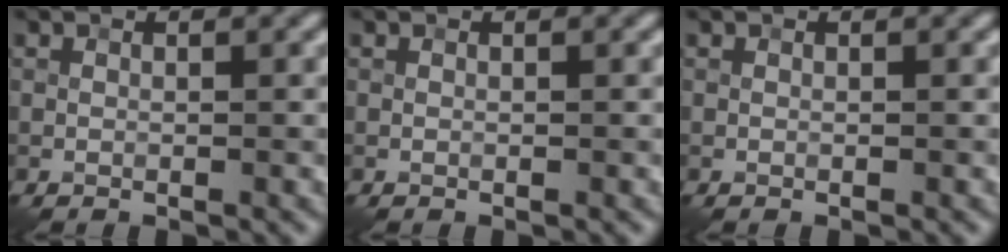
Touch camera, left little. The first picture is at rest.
{"total": 0.0}
{"total": 0.0}